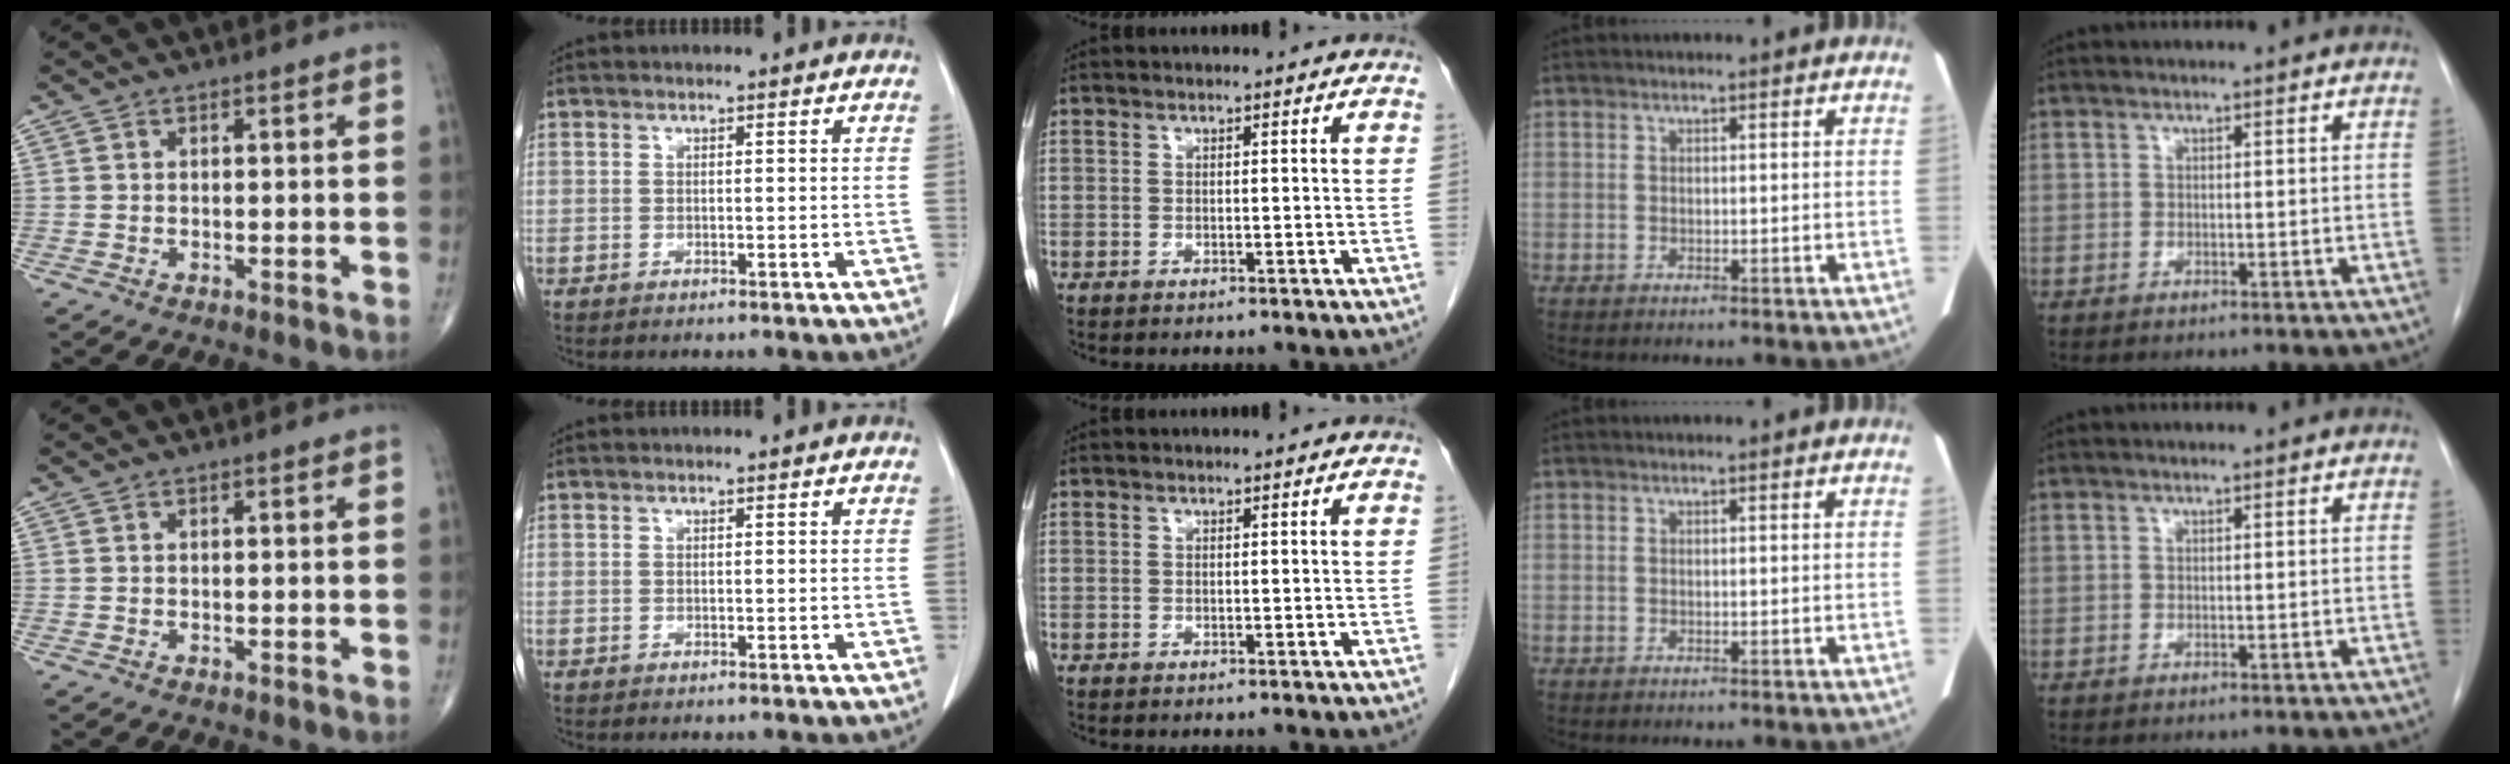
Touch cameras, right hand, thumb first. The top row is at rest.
{}